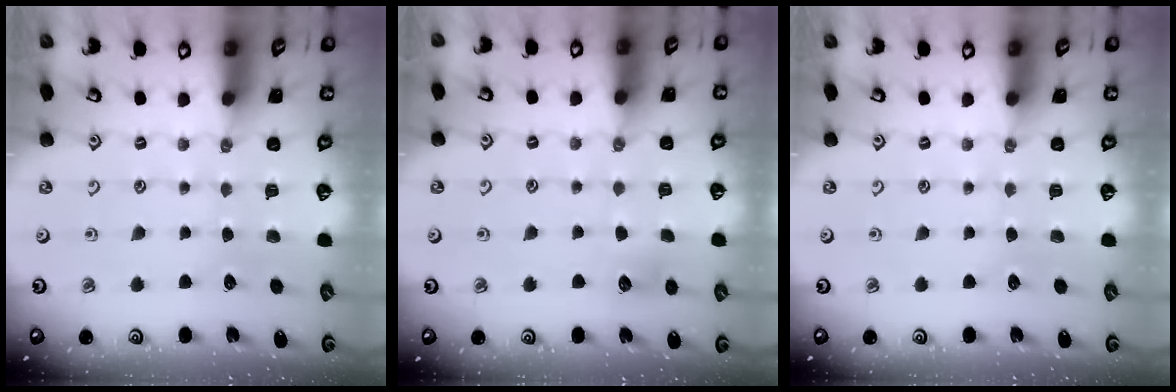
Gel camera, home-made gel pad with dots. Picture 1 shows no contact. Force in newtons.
{"total": 6.5, "press": 6.4, "slide": 0.9}
{"total": 0.0}